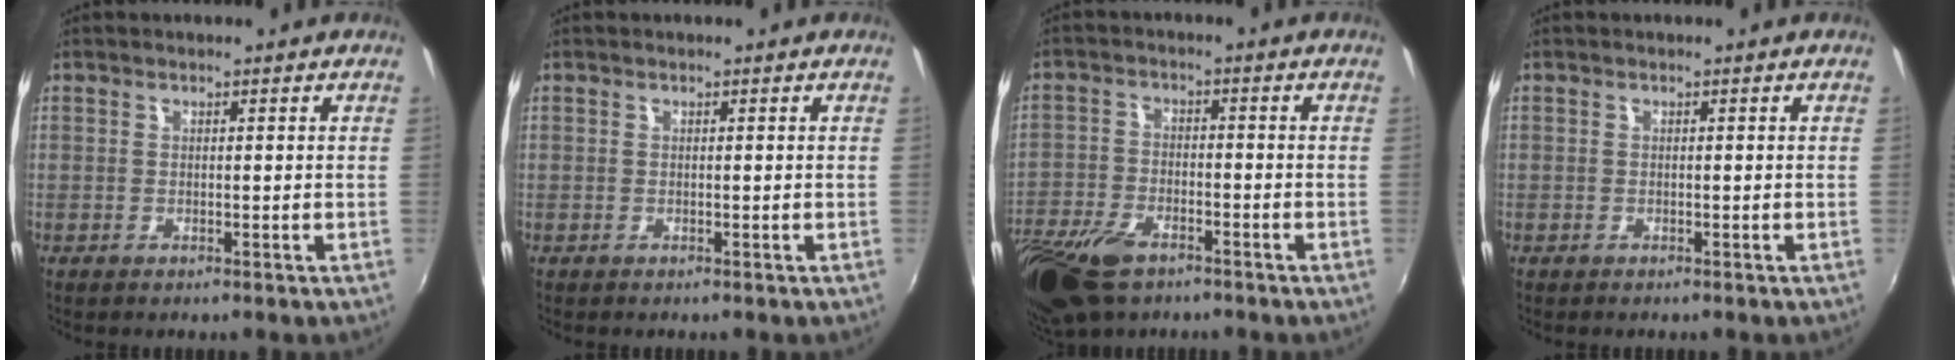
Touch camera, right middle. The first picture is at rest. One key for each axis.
{"total": 0.0}
{"total": 13.7, "fx": -8.9, "fy": 6.9, "fz": 7.9, "tx": -0.200, "ty": -0.029, "tz": -0.170}
{"total": 0.5, "fx": -0.3, "fy": 0.4, "fz": 0.0, "tx": 0.001, "ty": 0.000, "tz": -0.007}